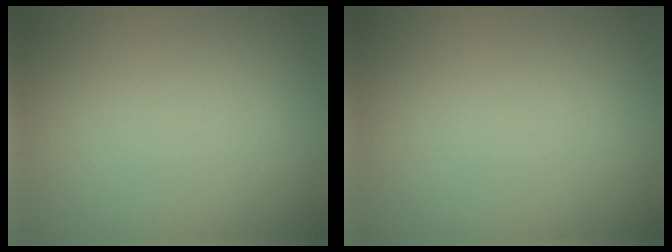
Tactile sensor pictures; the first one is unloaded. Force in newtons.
{"total": 0.0}